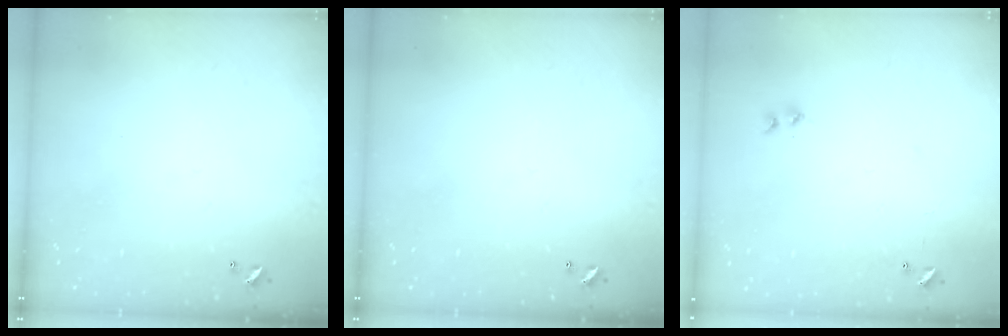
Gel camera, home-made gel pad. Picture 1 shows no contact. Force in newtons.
{"total": 0.0}
{"total": 6.8, "press": 6.8, "slide": 0.6}